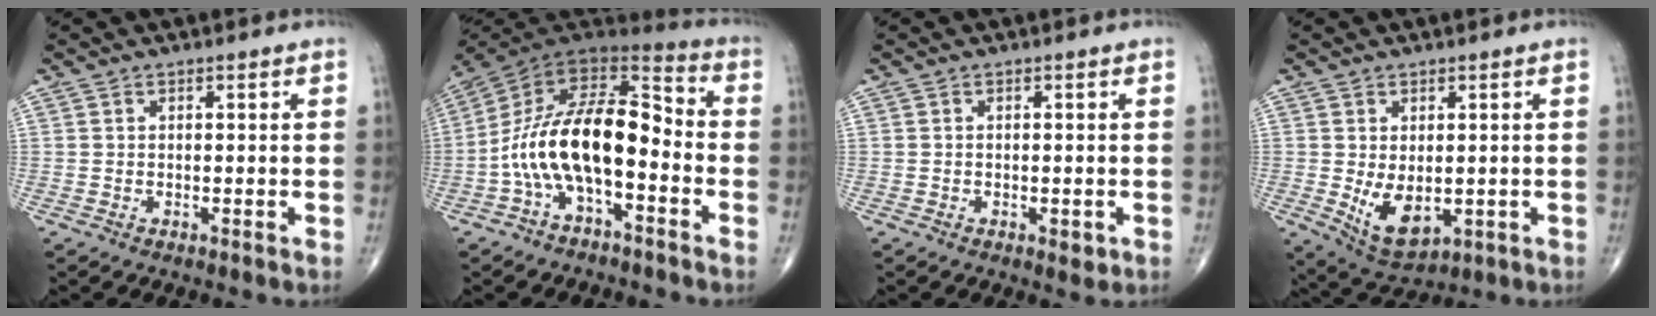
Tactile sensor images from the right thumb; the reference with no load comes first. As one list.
[{"total": 18.2, "force": [-4.2, 8.6, 15.4], "torque": [-0.260, 0.071, -0.084]}, {"total": 1.7, "force": [-0.6, 0.8, 1.4], "torque": [-0.014, -0.003, -0.007]}, {"total": 7.6, "force": [-0.8, 4.5, 6.1], "torque": [-0.089, -0.013, 0.006]}]